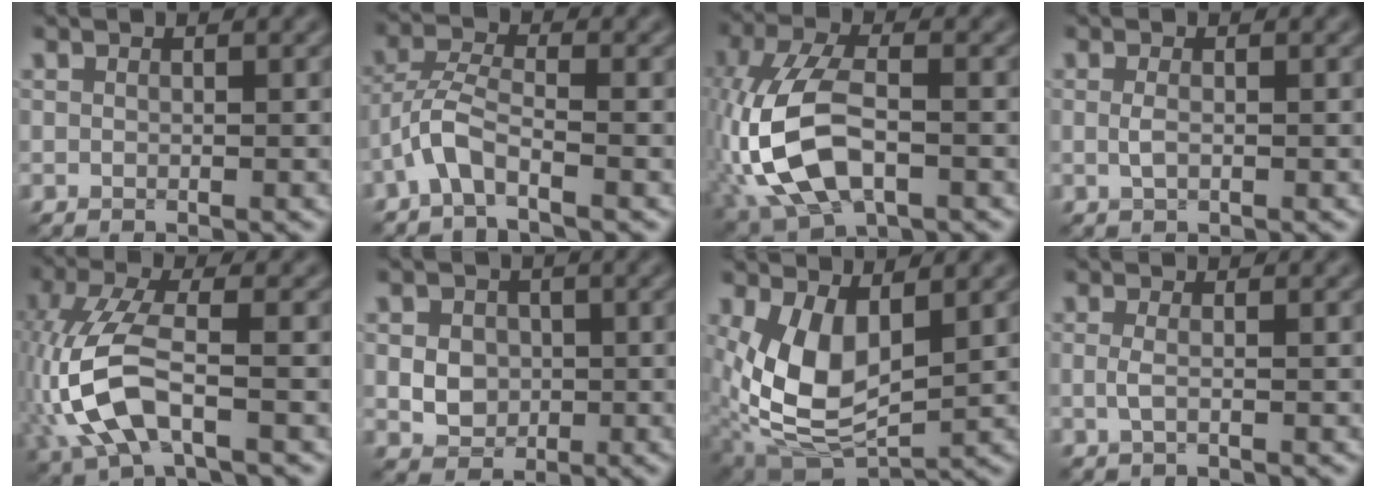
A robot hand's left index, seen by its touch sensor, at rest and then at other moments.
{"total": 3.4, "force": [-2.1, 0.8, 2.5], "torque": [-0.058, 0.011, -0.054]}
{"total": 10.7, "force": [-2.7, 5.6, 8.7], "torque": [-0.205, 0.000, -0.064]}
{"total": 1.0, "force": [-0.1, 0.4, 0.9], "torque": [-0.028, -0.002, -0.004]}
{"total": 8.2, "force": [-2.3, 3.3, 7.1], "torque": [-0.180, 0.008, -0.054]}
{"total": 3.9, "force": [-0.1, 3.2, 2.2], "torque": [-0.033, 0.009, -0.014]}
{"total": 8.4, "force": [1.0, 4.5, 7.0], "torque": [-0.153, -0.008, 0.020]}
{"total": 1.0, "force": [-0.2, 0.1, 1.0], "torque": [-0.027, -0.003, -0.007]}